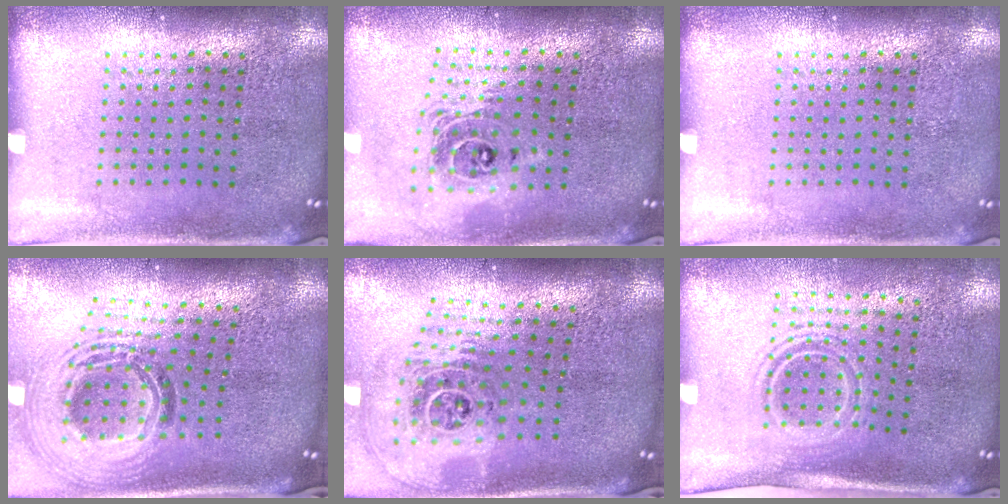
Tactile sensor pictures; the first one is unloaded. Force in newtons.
{"total": 1.9, "press": 1.5, "slide": 1.3}
{"total": 0.0}
{"total": 2.1, "press": 1.6, "slide": 1.4}
{"total": 2.6, "press": 1.8, "slide": 1.9}
{"total": 1.6, "press": 1.1, "slide": 1.2}